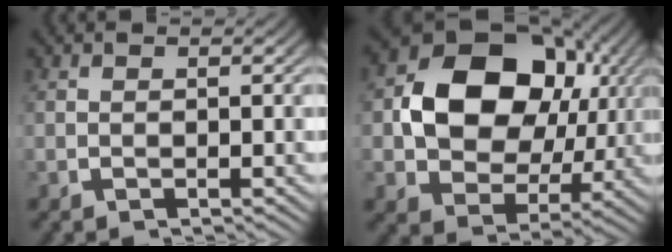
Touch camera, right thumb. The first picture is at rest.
{"total": 14.2, "force": [1.9, 9.9, 10.0], "torque": [-0.198, -0.027, 0.038]}